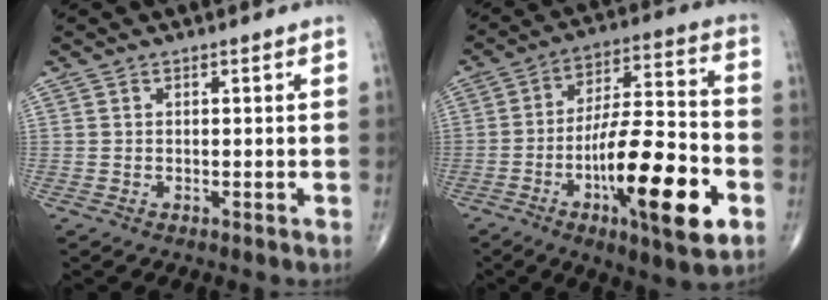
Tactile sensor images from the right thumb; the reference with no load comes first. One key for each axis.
{"total": 21.5, "fx": -7.4, "fy": 5.8, "fz": 19.4, "tx": -0.322, "ty": 0.025, "tz": -0.113}